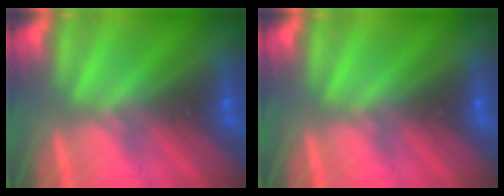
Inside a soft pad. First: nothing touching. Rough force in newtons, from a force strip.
{"total": 0.0}